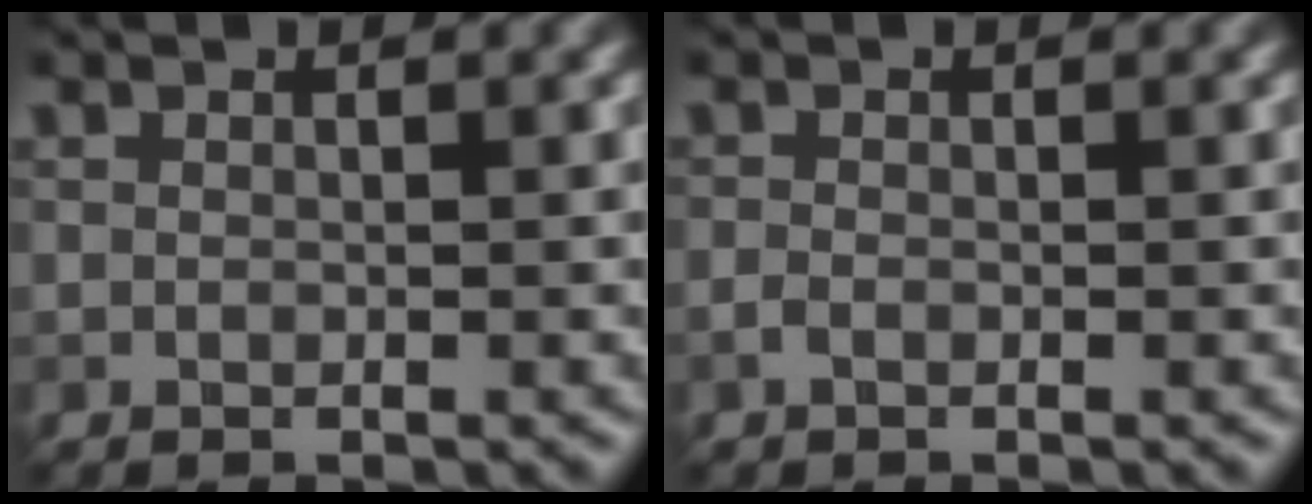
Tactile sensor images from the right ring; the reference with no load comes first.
{"total": 0.6, "force": [-0.4, 0.2, 0.4], "torque": [-0.010, -0.002, -0.009]}